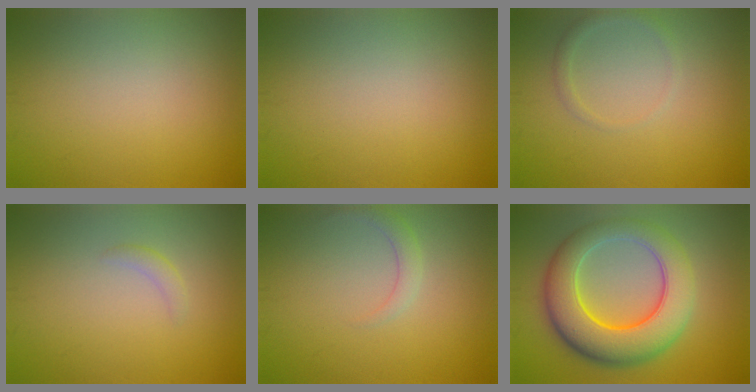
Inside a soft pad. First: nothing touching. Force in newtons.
{"total": 0.0}
{"total": 1.3, "press": 1.3, "slide": 0.0}
{"total": 1.0, "press": 1.0, "slide": 0.0}
{"total": 1.5, "press": 1.5, "slide": 0.1}
{"total": 9.9, "press": 9.9, "slide": 0.1}